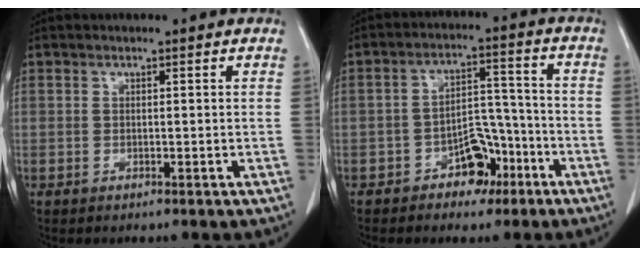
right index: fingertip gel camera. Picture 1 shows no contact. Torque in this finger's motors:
{"motor_torque": [-0.12, 0.03, -0.05, 0.00]}